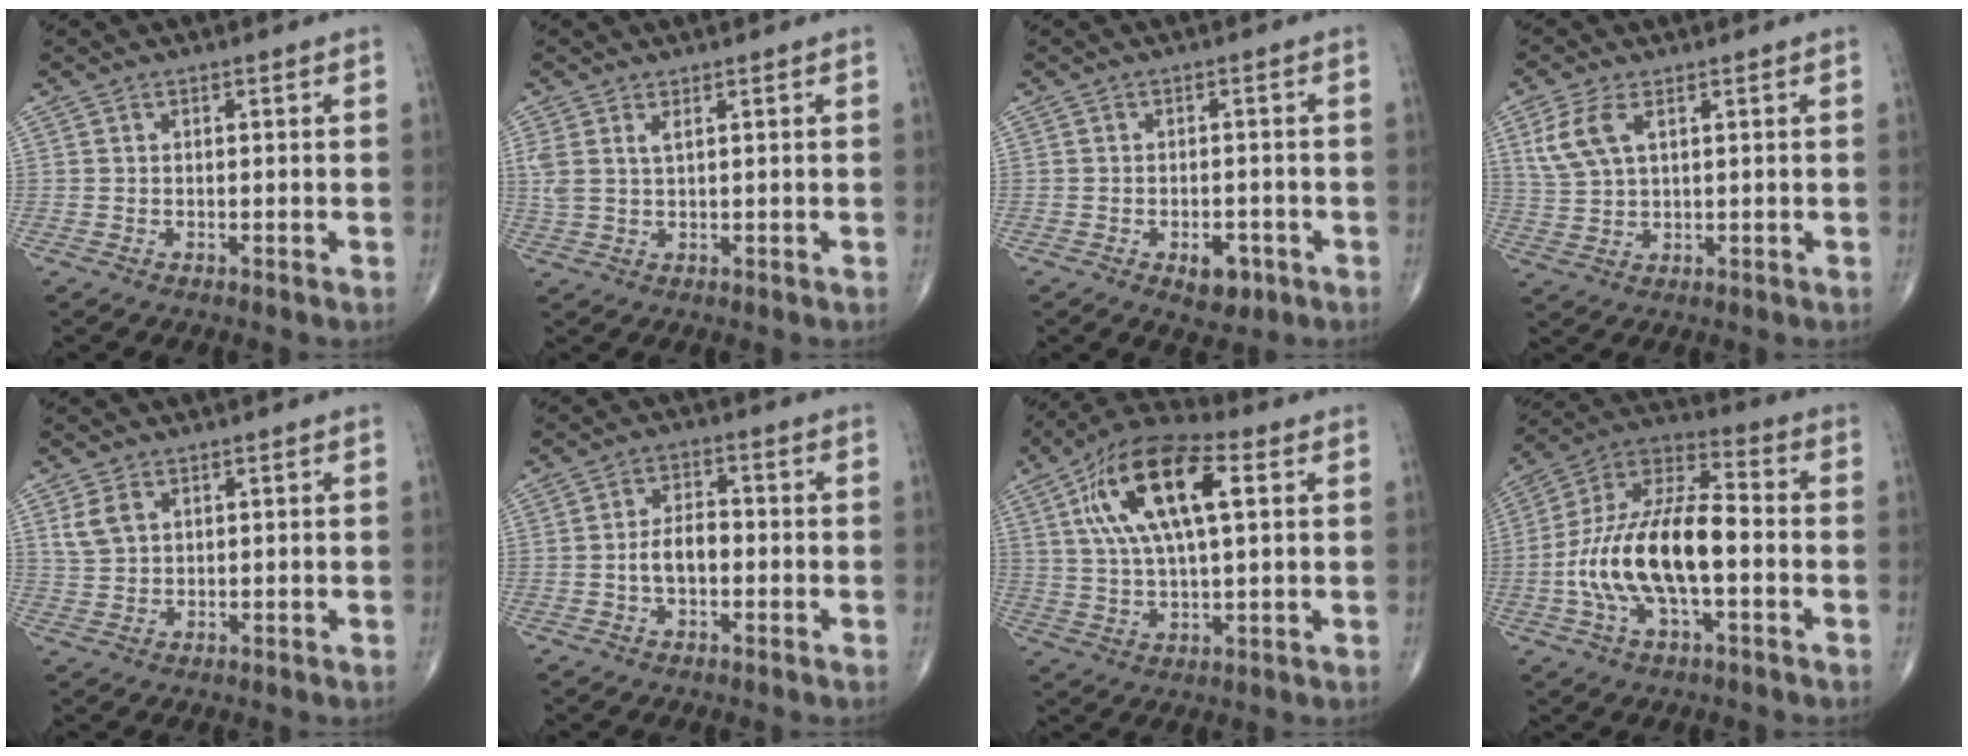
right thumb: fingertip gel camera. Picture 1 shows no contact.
{"total": 3.1, "force": [1.4, 1.2, 2.5], "torque": [-0.065, 0.008, 0.037]}
{"total": 4.8, "force": [-2.2, 2.8, 3.2], "torque": [-0.031, 0.008, -0.024]}
{"total": 6.7, "force": [2.6, 3.3, 5.1], "torque": [-0.124, 0.001, 0.060]}
{"total": 3.8, "force": [1.8, 2.5, 2.3], "torque": [-0.046, -0.002, 0.044]}
{"total": 5.4, "force": [-1.1, 3.2, 4.3], "torque": [-0.074, 0.021, -0.024]}
{"total": 17.8, "force": [5.3, 7.3, 15.4], "torque": [-0.283, 0.016, 0.088]}
{"total": 19.4, "force": [-3.2, 8.6, 17.1], "torque": [-0.331, 0.040, -0.062]}